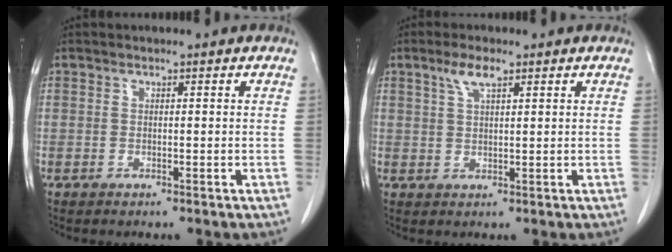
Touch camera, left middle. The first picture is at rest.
{"total": 3.2, "force": [2.0, 0.9, 2.4], "torque": [-0.053, 0.007, 0.041]}